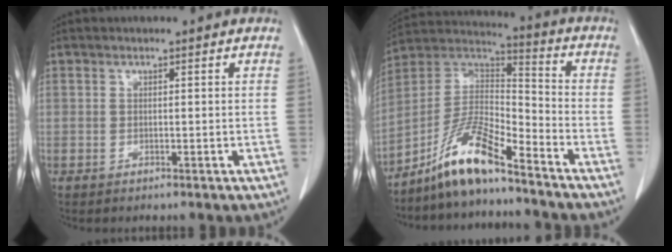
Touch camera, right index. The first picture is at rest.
{"total": 11.6, "force": [-8.8, 1.6, 7.4], "torque": [-0.149, 0.017, -0.167]}